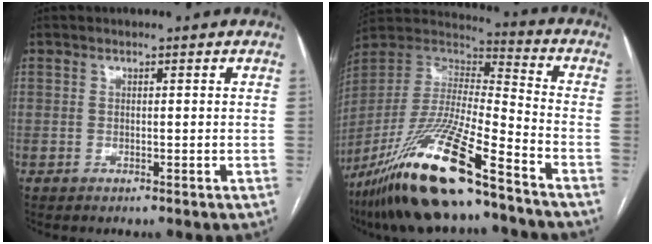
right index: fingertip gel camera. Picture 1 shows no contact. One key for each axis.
{"total": 21.7, "fx": -15.1, "fy": 2.0, "fz": 15.5, "tx": -0.331, "ty": -0.041, "tz": -0.284}